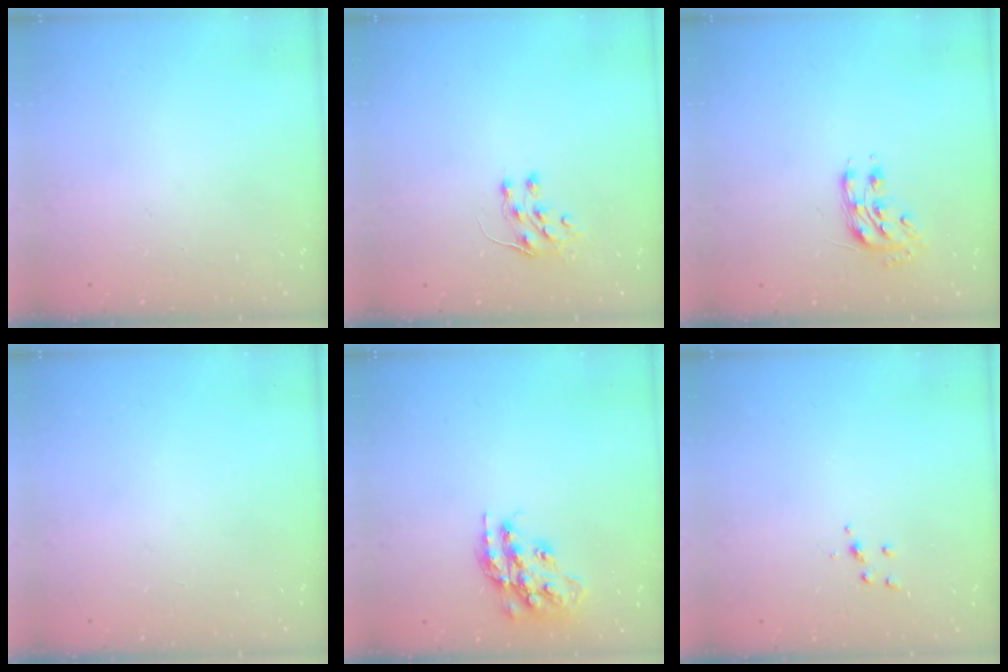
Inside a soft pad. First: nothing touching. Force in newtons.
{"total": 6.0, "press": 5.9, "slide": 0.7}
{"total": 8.1, "press": 8.0, "slide": 1.0}
{"total": 0.0}
{"total": 17.3, "press": 17.3, "slide": 1.4}
{"total": 3.3, "press": 3.3, "slide": 0.4}